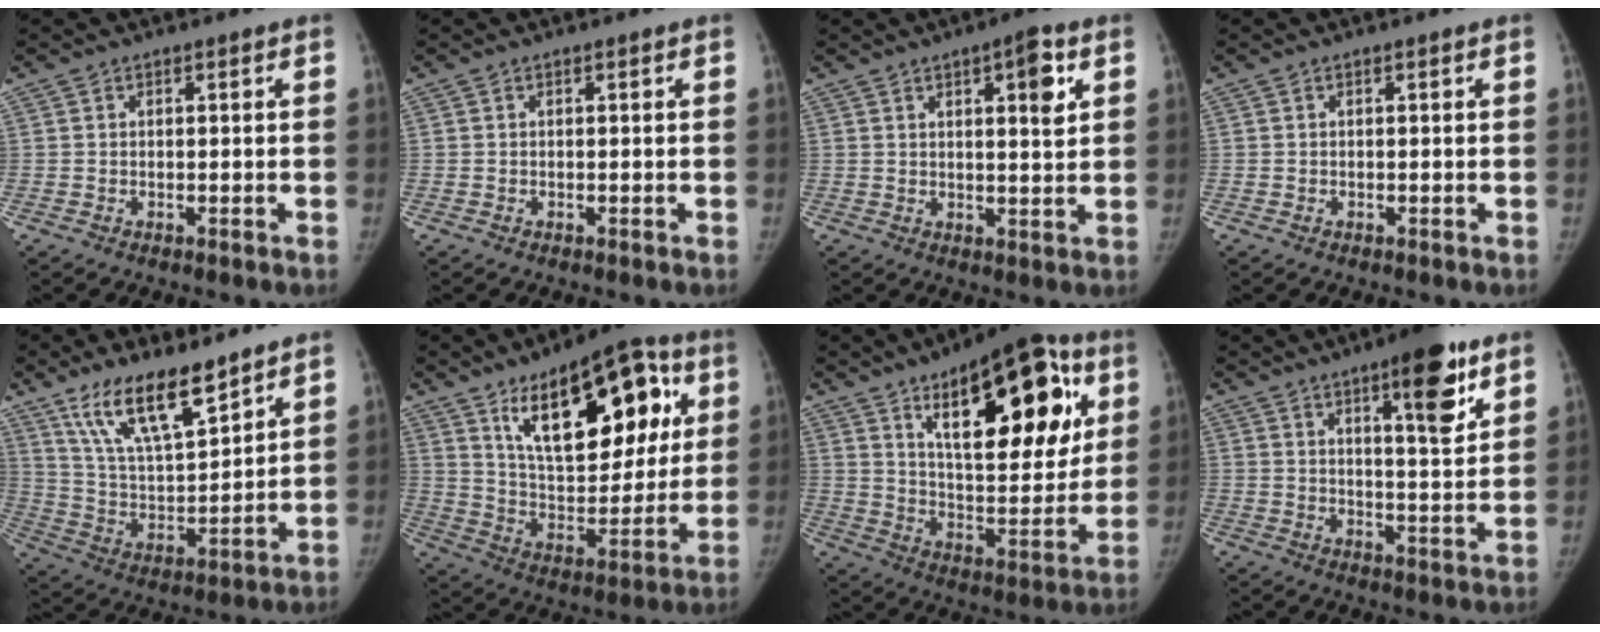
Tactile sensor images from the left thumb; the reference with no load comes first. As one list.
[{"total": 0.0}, {"total": 6.4, "force": [2.7, 1.8, 5.6], "torque": [-0.066, -0.012, 0.035]}, {"total": 0.0}, {"total": 15.2, "force": [10.7, 4.6, 9.8], "torque": [-0.154, -0.061, 0.210]}, {"total": 25.2, "force": [10.3, 12.0, 19.6], "torque": [-0.234, -0.024, 0.166]}, {"total": 26.8, "force": [11.1, 11.2, 21.6], "torque": [-0.263, -0.031, 0.170]}, {"total": 12.2, "force": [6.7, 3.1, 9.7], "torque": [-0.117, -0.036, 0.093]}]